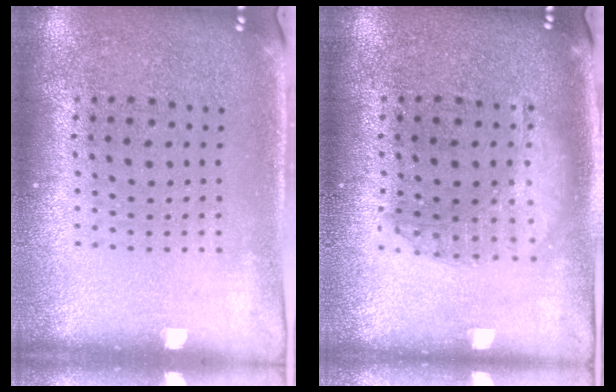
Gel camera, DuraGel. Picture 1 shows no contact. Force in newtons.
{"total": 1.3, "press": 1.3, "slide": 0.4}